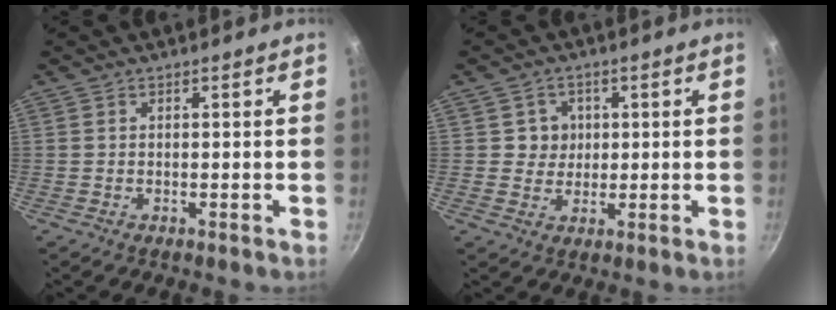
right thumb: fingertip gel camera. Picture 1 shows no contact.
{"total": 4.1, "force": [0.8, 4.0, 0.9], "torque": [0.015, 0.000, 0.010]}